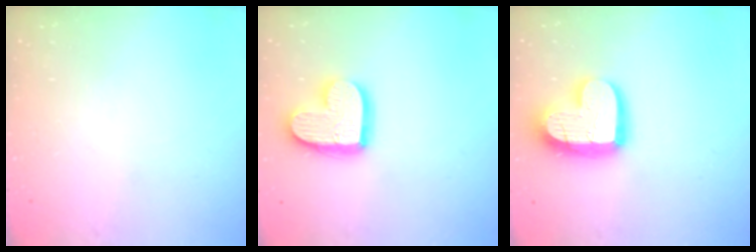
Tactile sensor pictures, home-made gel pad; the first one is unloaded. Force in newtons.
{"total": 15.6, "press": 15.5, "slide": 1.3}
{"total": 18.3, "press": 18.2, "slide": 1.9}